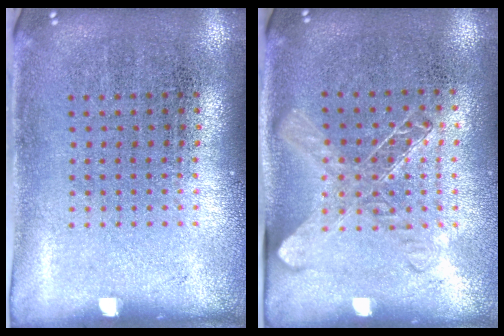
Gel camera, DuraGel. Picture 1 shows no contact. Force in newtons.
{"total": 1.4, "press": 1.2, "slide": 0.6}